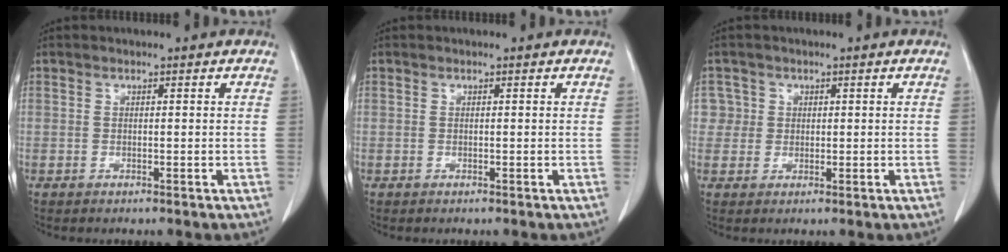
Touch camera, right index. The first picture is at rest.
{"total": 0.0}
{"total": 2.7, "force": [0.7, 2.6, -0.3], "torque": [0.026, 0.005, 0.006]}